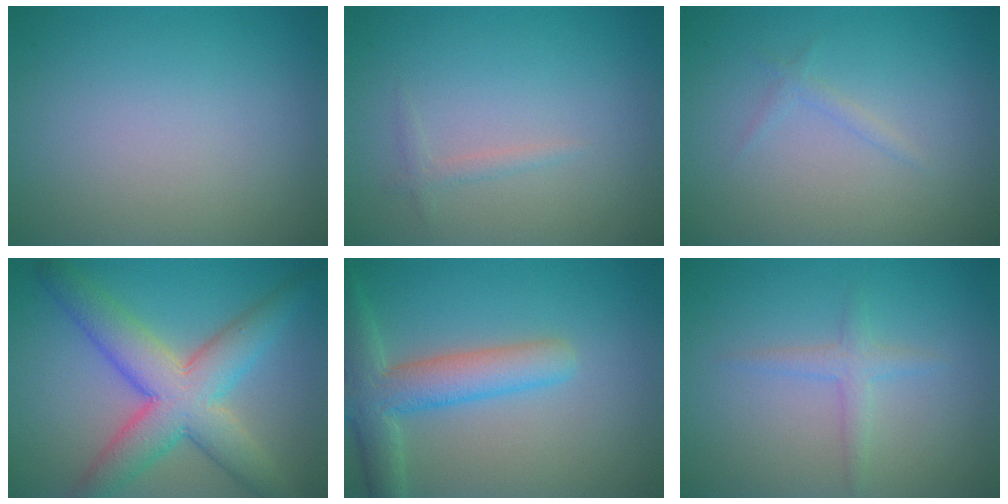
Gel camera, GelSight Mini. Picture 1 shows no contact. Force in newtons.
{"total": 0.9, "press": 0.9, "slide": 0.1}
{"total": 0.8, "press": 0.8, "slide": 0.0}
{"total": 8.1, "press": 8.1, "slide": 0.3}
{"total": 5.4, "press": 5.4, "slide": 0.4}
{"total": 1.6, "press": 1.6, "slide": 0.1}